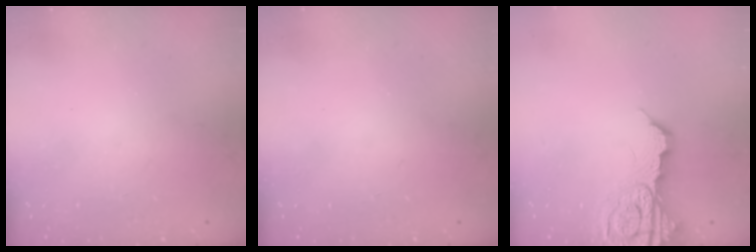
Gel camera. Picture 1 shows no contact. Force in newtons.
{"total": 0.0}
{"total": 14.3, "press": 14.2, "slide": 1.6}